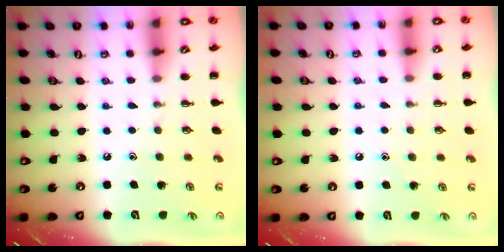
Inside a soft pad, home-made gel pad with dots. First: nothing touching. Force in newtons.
{"total": 6.5, "press": 6.2, "slide": 2.1}